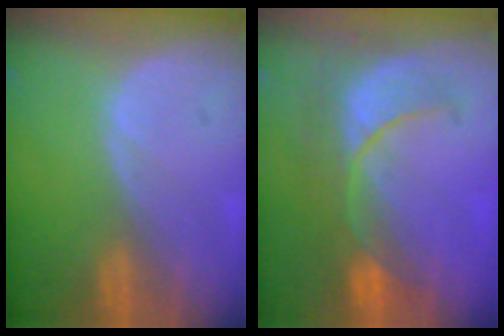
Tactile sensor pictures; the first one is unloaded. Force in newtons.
{"total": 8.3, "press": 8.3, "slide": 0.8}